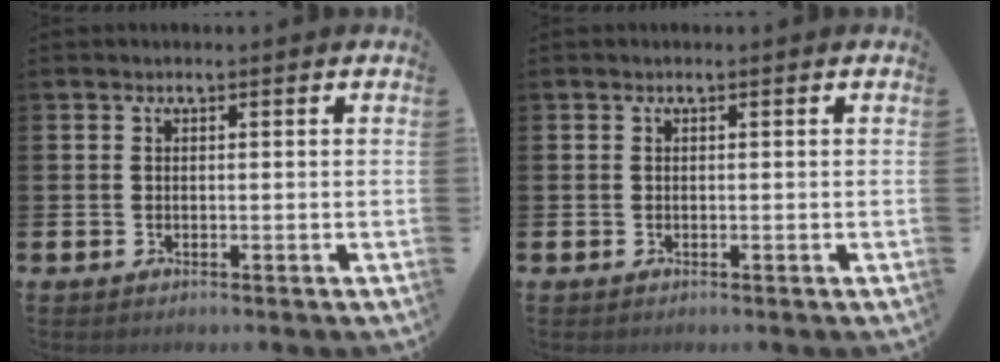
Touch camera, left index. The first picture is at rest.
{"total": 0.0}